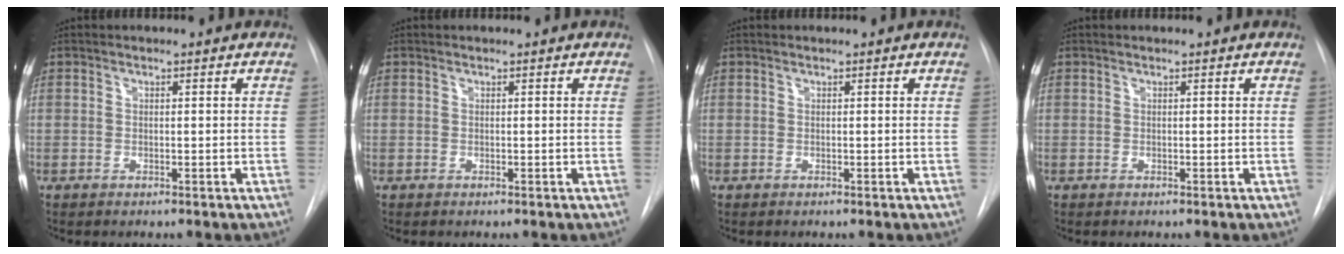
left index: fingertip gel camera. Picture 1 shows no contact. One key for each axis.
{"total": 0.0}
{"total": 0.0}
{"total": 0.0}